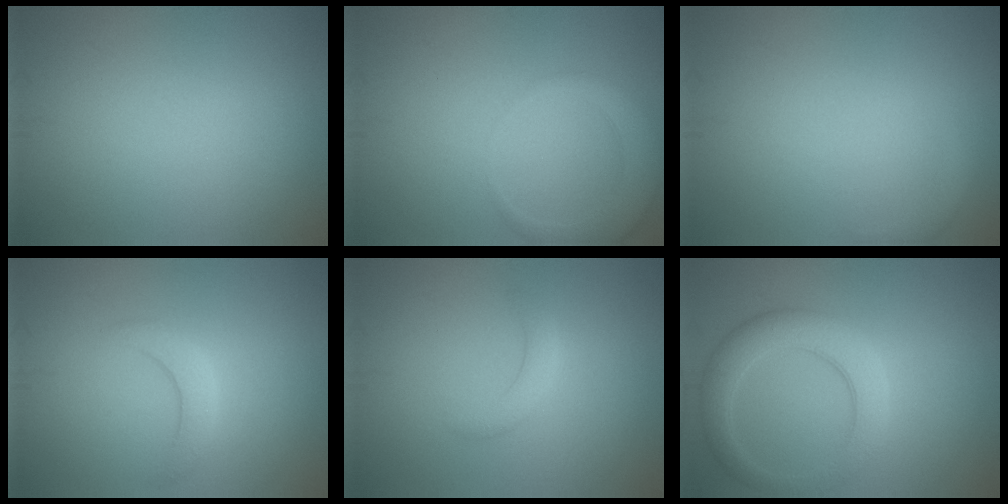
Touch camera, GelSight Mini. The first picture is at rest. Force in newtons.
{"total": 3.2, "press": 3.2, "slide": 0.4}
{"total": 1.0, "press": 1.0, "slide": 0.2}
{"total": 2.2, "press": 2.2, "slide": 0.2}
{"total": 1.7, "press": 1.7, "slide": 0.1}
{"total": 4.5, "press": 4.5, "slide": 0.3}